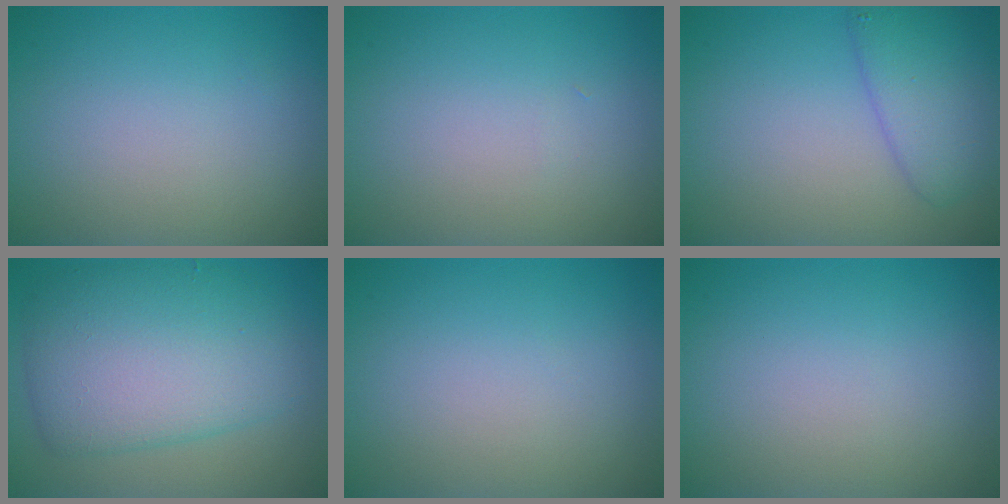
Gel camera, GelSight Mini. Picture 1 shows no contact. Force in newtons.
{"total": 0.0}
{"total": 3.8, "press": 3.8, "slide": 0.2}
{"total": 7.9, "press": 7.9, "slide": 0.2}
{"total": 0.0}
{"total": 0.0}